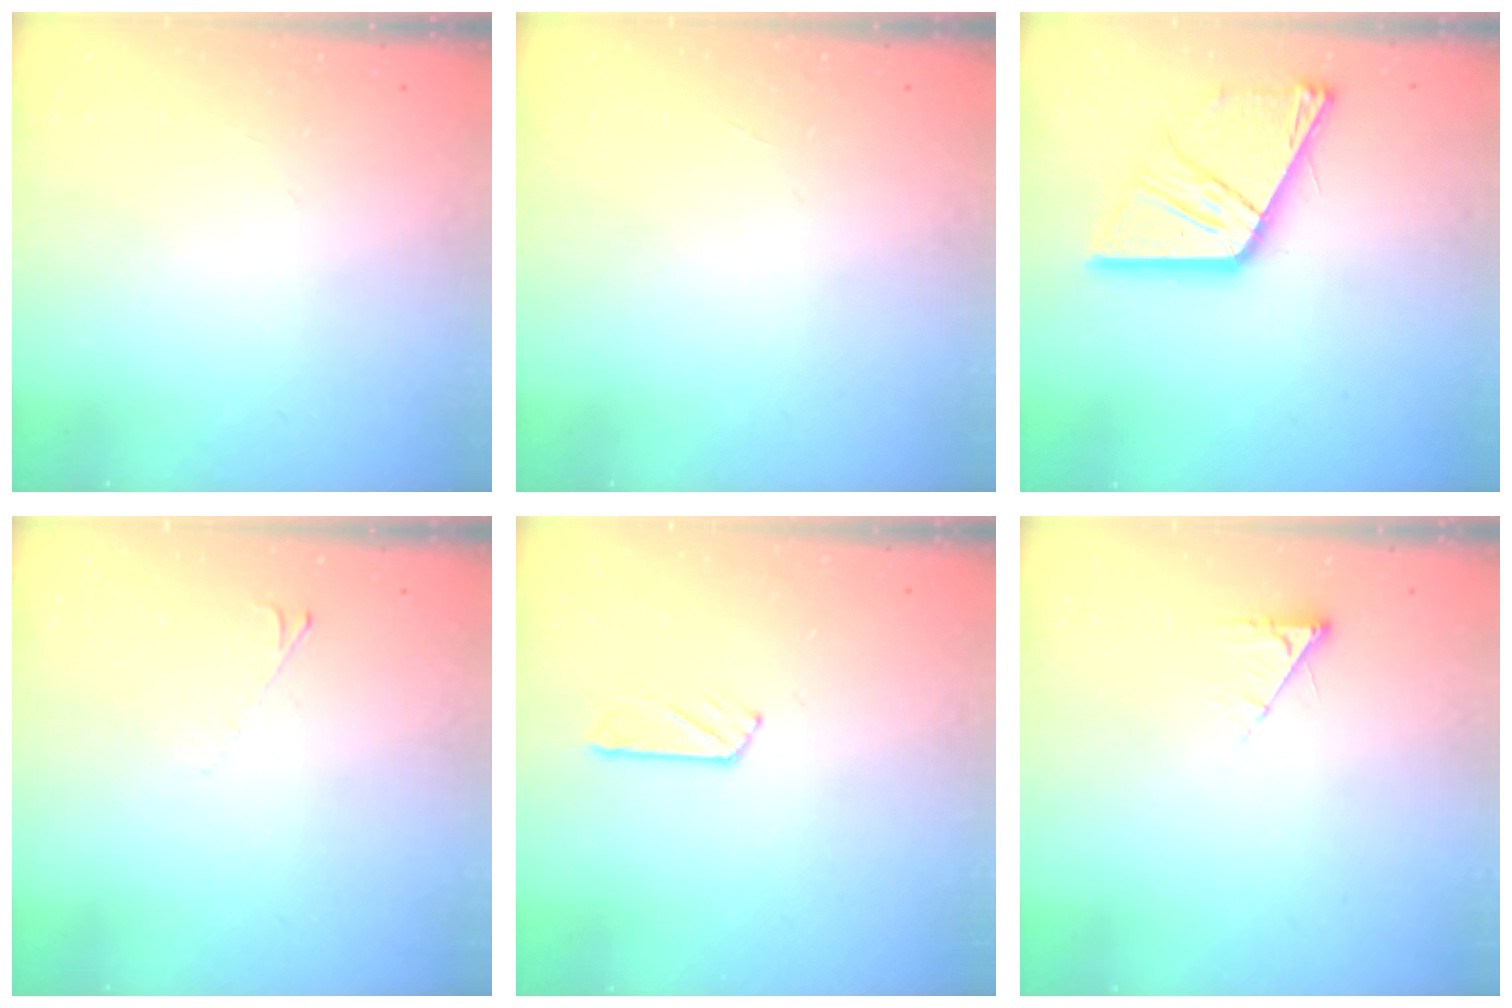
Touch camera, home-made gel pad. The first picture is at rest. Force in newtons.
{"total": 0.0}
{"total": 18.5, "press": 18.3, "slide": 2.1}
{"total": 2.6, "press": 2.6, "slide": 0.5}
{"total": 3.4, "press": 3.4, "slide": 0.3}
{"total": 3.0, "press": 3.0, "slide": 0.4}